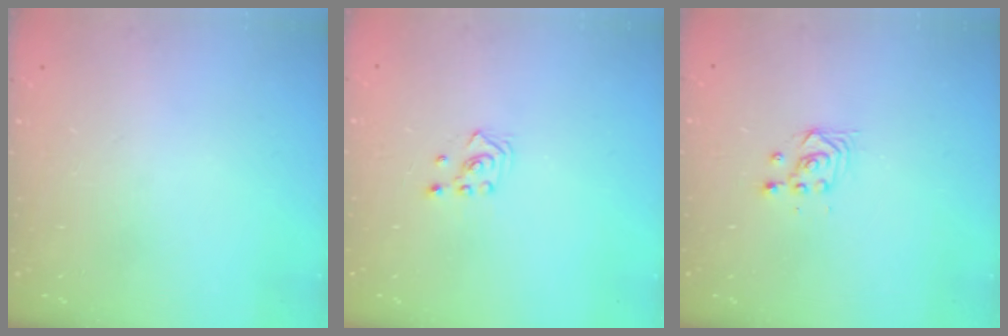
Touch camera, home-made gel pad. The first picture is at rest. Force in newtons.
{"total": 2.5, "press": 2.3, "slide": 1.0}
{"total": 3.3, "press": 3.3, "slide": 0.4}